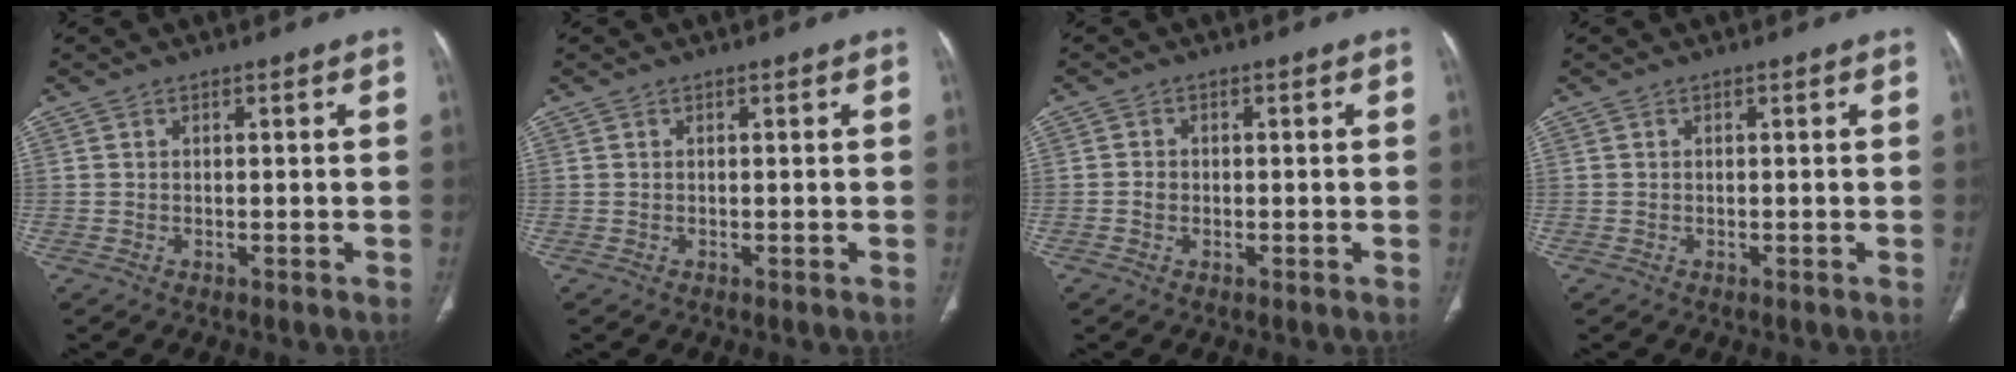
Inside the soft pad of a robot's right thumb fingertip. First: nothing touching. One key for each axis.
{"total": 0.0}
{"total": 1.4, "fx": -0.4, "fy": 1.2, "fz": 0.7, "tx": -0.011, "ty": 0.004, "tz": -0.008}
{"total": 0.0}